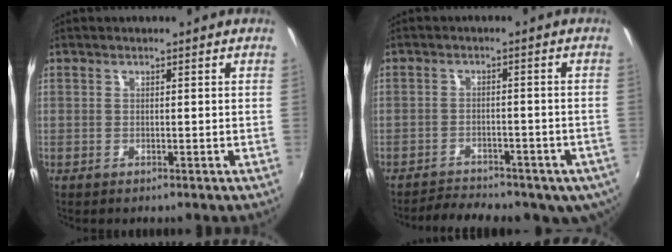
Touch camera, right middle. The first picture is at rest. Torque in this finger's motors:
{"motor_torque": [1.25, -0.88, 0.52, 0.08]}